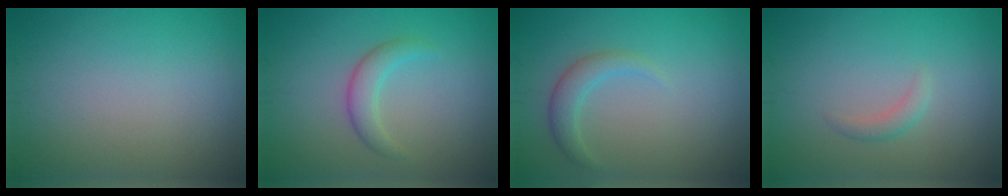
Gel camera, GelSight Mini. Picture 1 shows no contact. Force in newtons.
{"total": 2.2, "press": 2.2, "slide": 0.2}
{"total": 2.0, "press": 2.0, "slide": 0.2}
{"total": 1.2, "press": 1.2, "slide": 0.0}